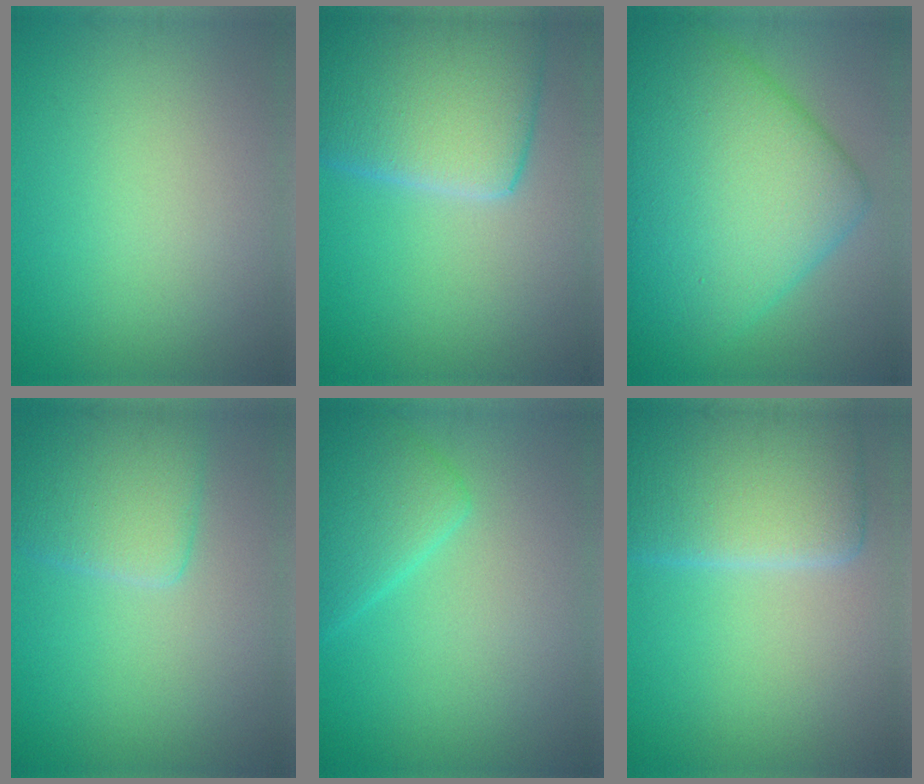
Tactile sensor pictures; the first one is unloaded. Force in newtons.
{"total": 10.9, "press": 10.8, "slide": 0.6}
{"total": 15.0, "press": 15.0, "slide": 0.1}
{"total": 4.4, "press": 4.4, "slide": 0.4}
{"total": 4.0, "press": 4.0, "slide": 0.3}
{"total": 9.0, "press": 9.0, "slide": 0.3}